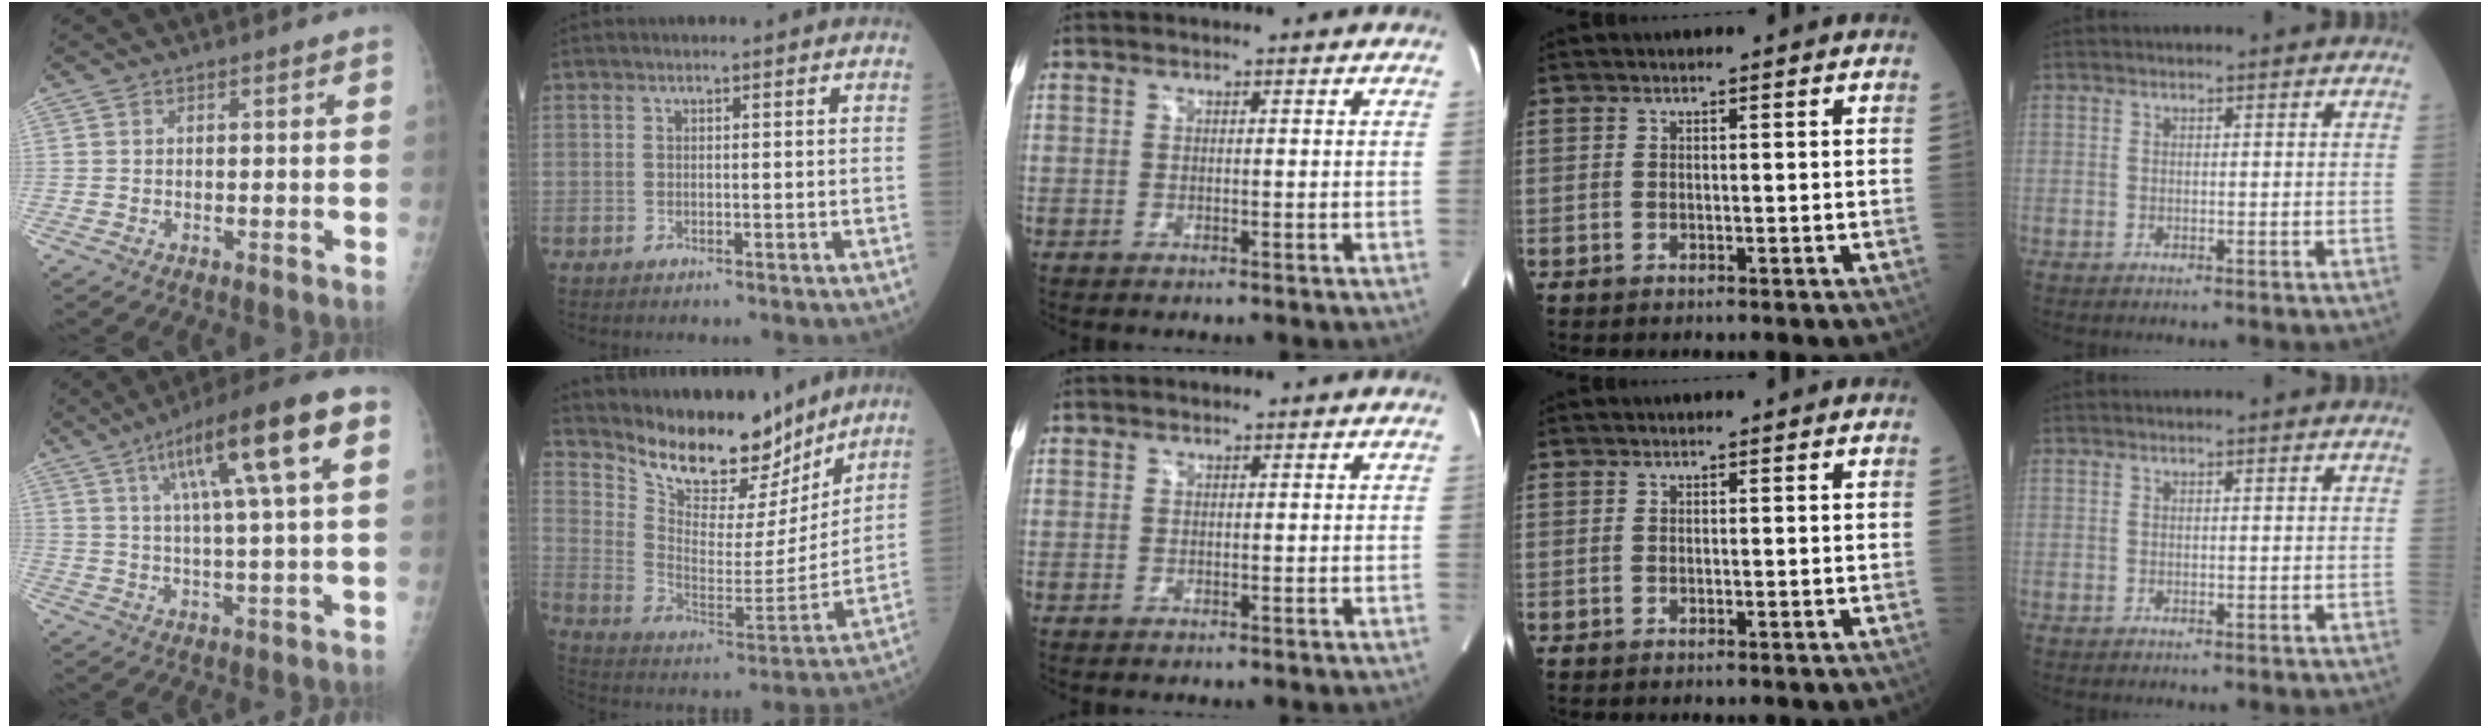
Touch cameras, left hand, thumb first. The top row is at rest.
{"thumb": {"total": 17.2, "force": [6.1, 2.3, 15.9], "torque": [-0.252, 0.014, 0.091]}, "index": {"total": 15.9, "force": [14.2, 4.7, 5.5], "torque": [-0.107, -0.029, 0.234]}, "middle": {"total": 0.6, "force": [0.4, 0.4, 0.0], "torque": [0.000, 0.003, 0.007]}}